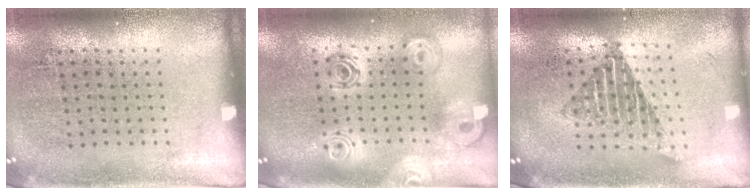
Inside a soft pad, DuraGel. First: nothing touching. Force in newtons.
{"total": 2.3, "press": 1.8, "slide": 1.4}
{"total": 1.6, "press": 1.3, "slide": 0.9}